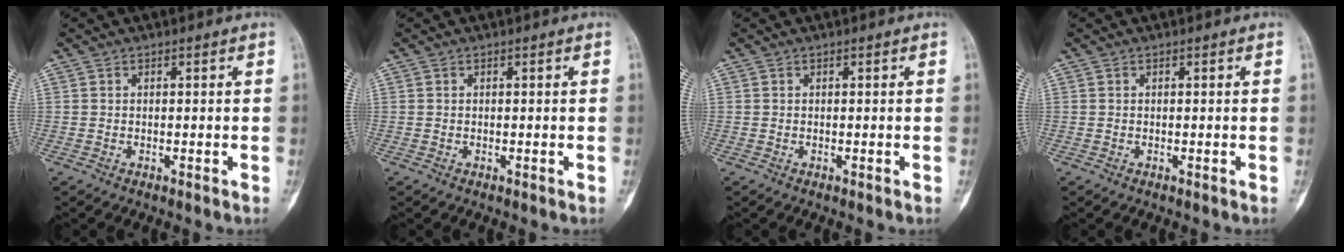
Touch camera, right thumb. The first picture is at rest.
{"total": 0.0}
{"total": 0.0}
{"total": 0.0}